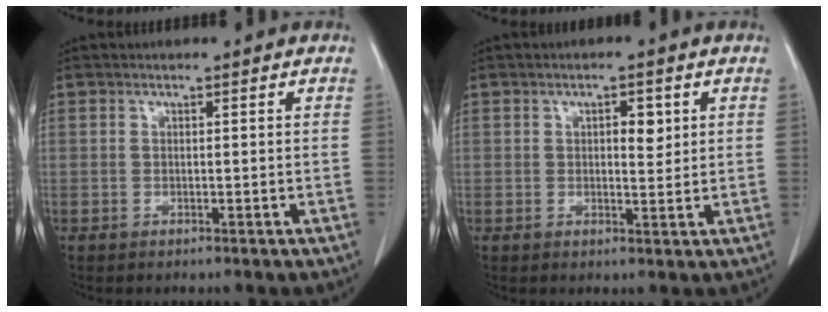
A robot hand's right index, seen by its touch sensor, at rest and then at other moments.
{"total": 2.9, "force": [0.9, 1.2, 2.5], "torque": [-0.036, -0.002, 0.013]}